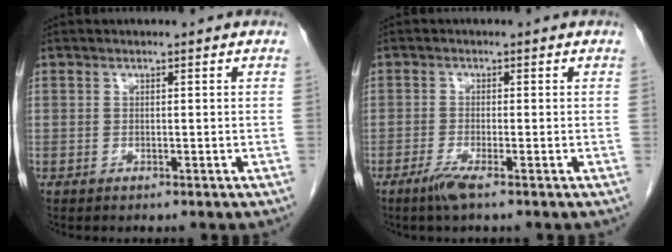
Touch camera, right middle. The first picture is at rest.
{"total": 2.6, "force": [-1.8, -0.1, 1.9], "torque": [-0.044, -0.007, -0.038]}